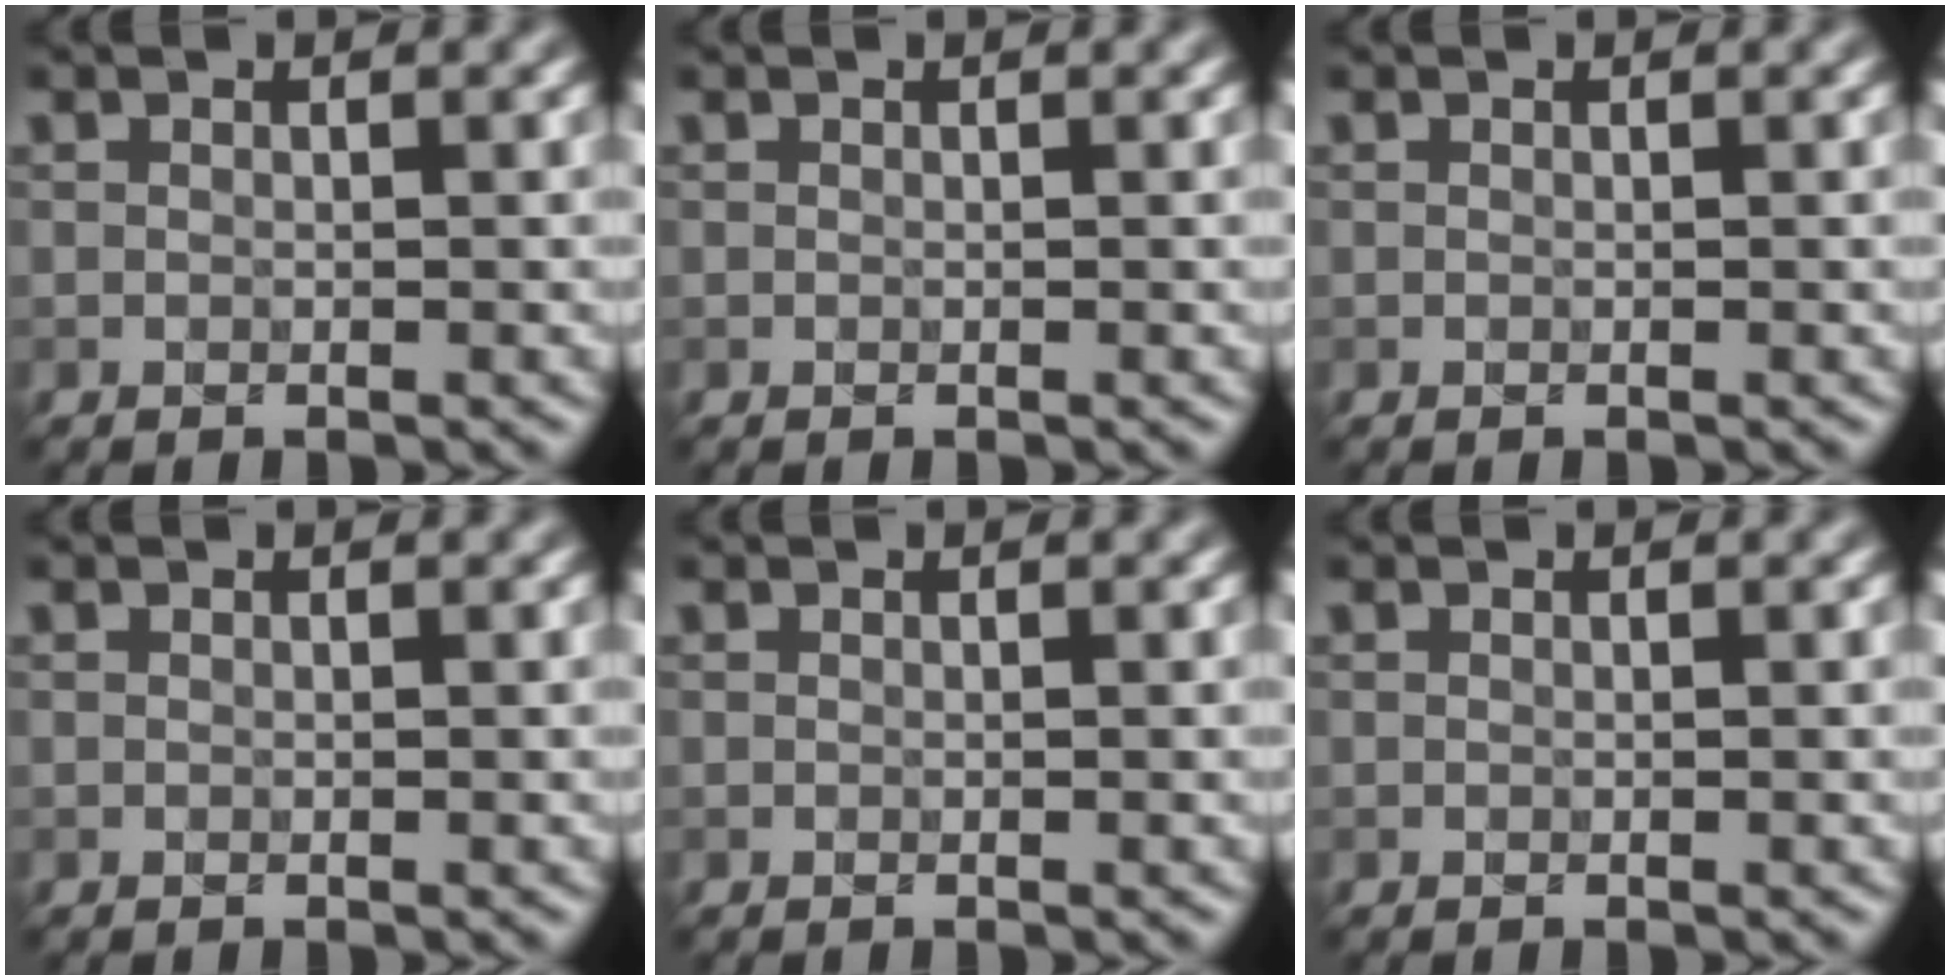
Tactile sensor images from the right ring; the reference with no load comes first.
{"total": 0.0}
{"total": 0.0}
{"total": 0.0}
{"total": 0.0}
{"total": 0.0}